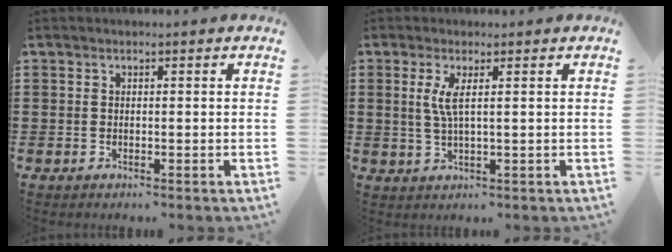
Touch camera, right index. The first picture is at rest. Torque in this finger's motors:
{"motor_torque": [0.61, -0.03, 0.24, 0.08]}